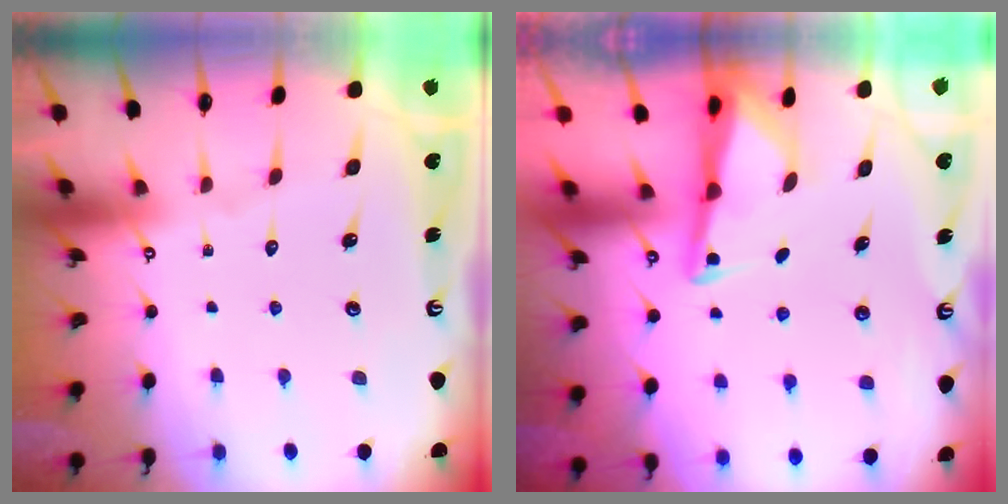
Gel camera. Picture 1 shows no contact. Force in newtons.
{"total": 2.9, "press": 2.9, "slide": 0.3}